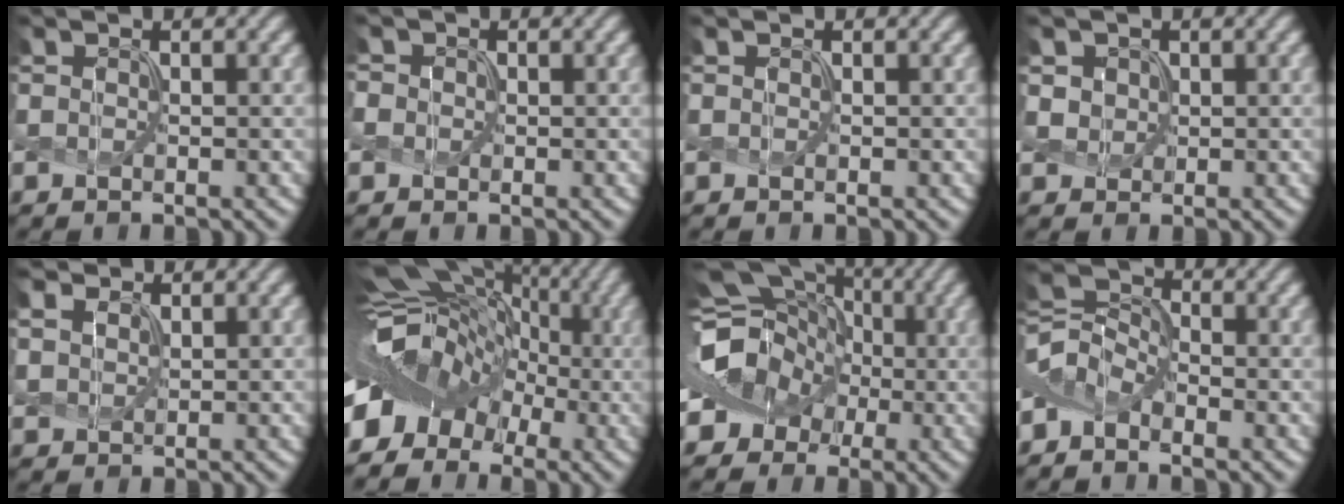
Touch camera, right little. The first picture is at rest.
{"total": 1.7, "force": [0.2, 1.6, 0.5], "torque": [-0.011, 0.006, -0.005]}
{"total": 0.0}
{"total": 1.6, "force": [0.6, 1.4, 0.5], "torque": [-0.016, -0.002, 0.020]}
{"total": 2.5, "force": [1.8, 1.4, 1.1], "torque": [-0.038, 0.007, 0.036]}
{"total": 8.5, "force": [-2.7, 6.9, 4.1], "torque": [-0.075, 0.018, -0.068]}
{"total": 12.7, "force": [-1.6, 11.7, 4.7], "torque": [-0.121, 0.030, -0.058]}
{"total": 4.0, "force": [-1.7, 2.7, 2.3], "torque": [-0.053, 0.014, -0.047]}